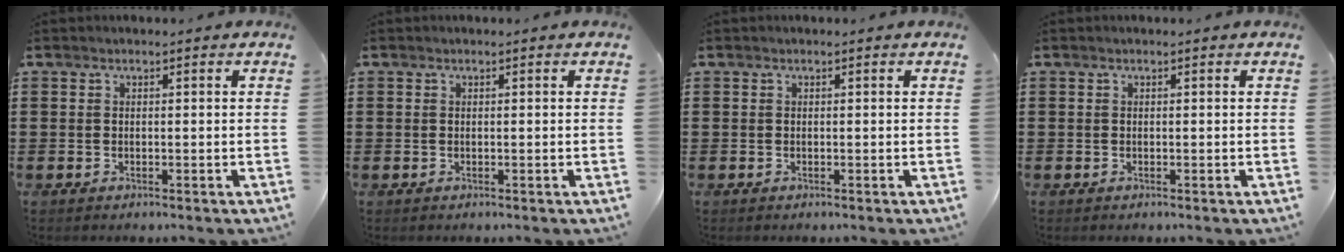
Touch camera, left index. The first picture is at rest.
{"total": 0.0}
{"total": 0.0}
{"total": 0.0}